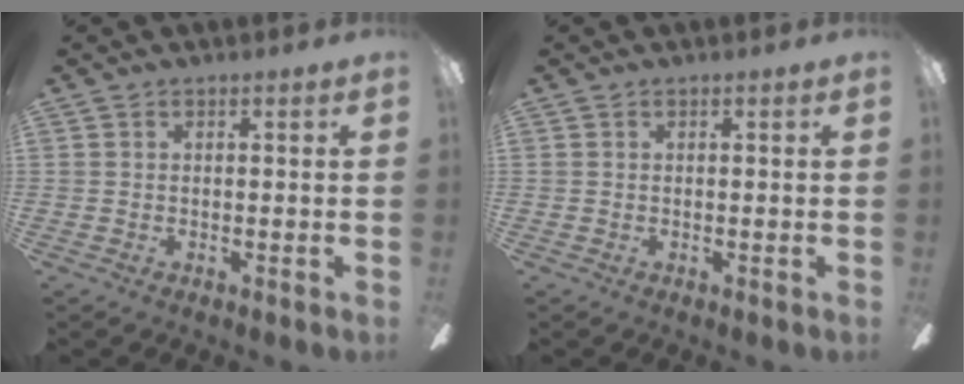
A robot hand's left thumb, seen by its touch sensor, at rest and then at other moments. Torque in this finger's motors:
{"motor_torque": [0.00, 0.00, 0.00, 0.00, 0.00]}